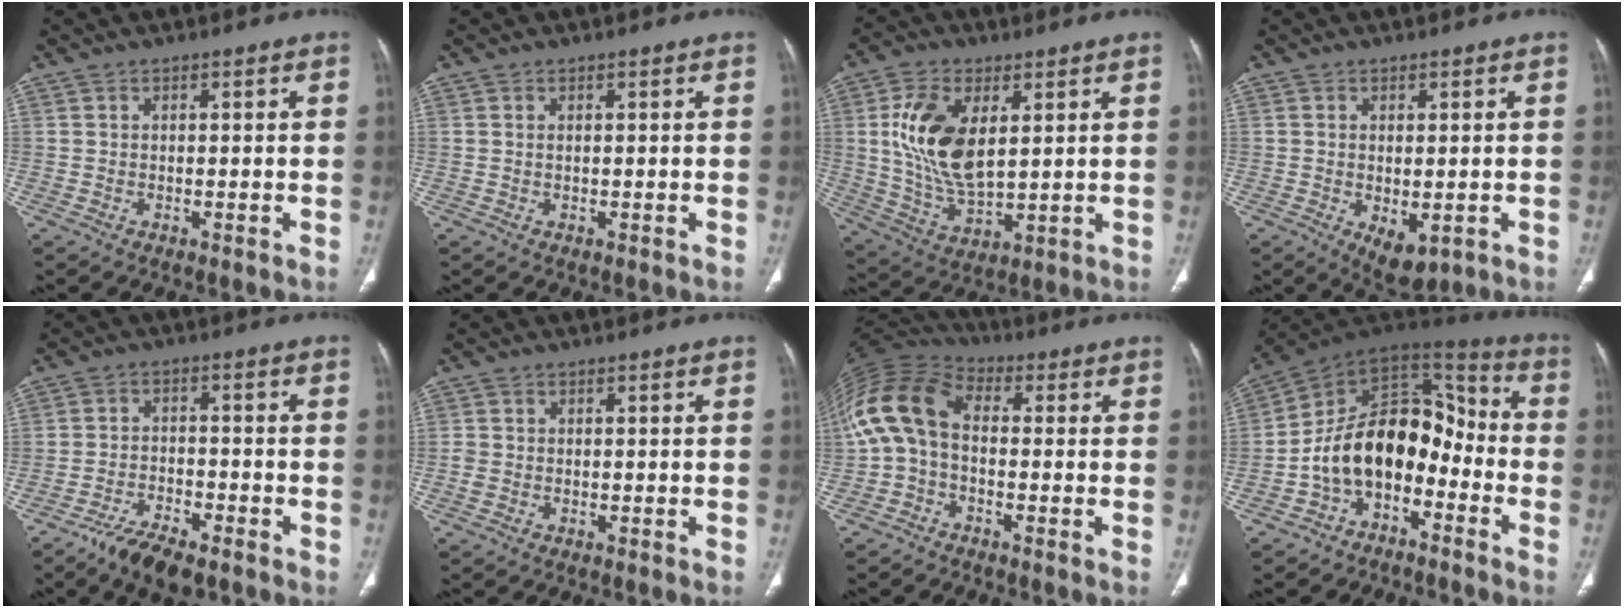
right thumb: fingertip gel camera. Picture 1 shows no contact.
{"total": 0.0}
{"total": 14.5, "force": [3.5, 7.7, 11.7], "torque": [-0.222, -0.019, 0.077]}
{"total": 5.7, "force": [-1.4, 3.1, 4.6], "torque": [-0.065, -0.010, -0.007]}
{"total": 7.3, "force": [-5.3, 2.5, 4.4], "torque": [-0.085, 0.018, -0.093]}
{"total": 1.3, "force": [-0.4, 1.1, 0.6], "torque": [-0.016, 0.001, -0.008]}
{"total": 13.6, "force": [-0.3, 8.8, 10.4], "torque": [-0.213, 0.038, -0.020]}
{"total": 16.4, "force": [-5.7, 10.8, 11.0], "torque": [-0.147, 0.101, -0.106]}